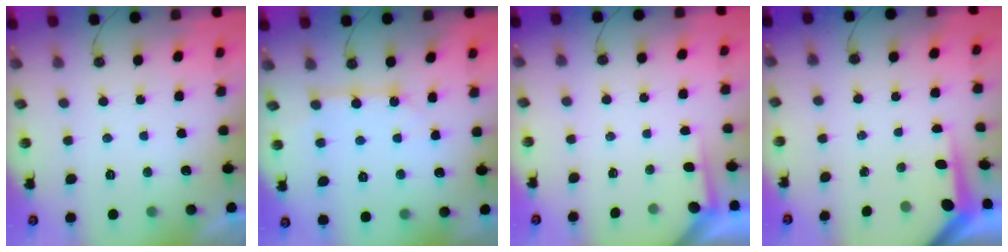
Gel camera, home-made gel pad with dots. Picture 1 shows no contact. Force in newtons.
{"total": 5.8, "press": 5.8, "slide": 0.5}
{"total": 1.8, "press": 1.8, "slide": 0.3}
{"total": 4.4, "press": 4.4, "slide": 0.4}